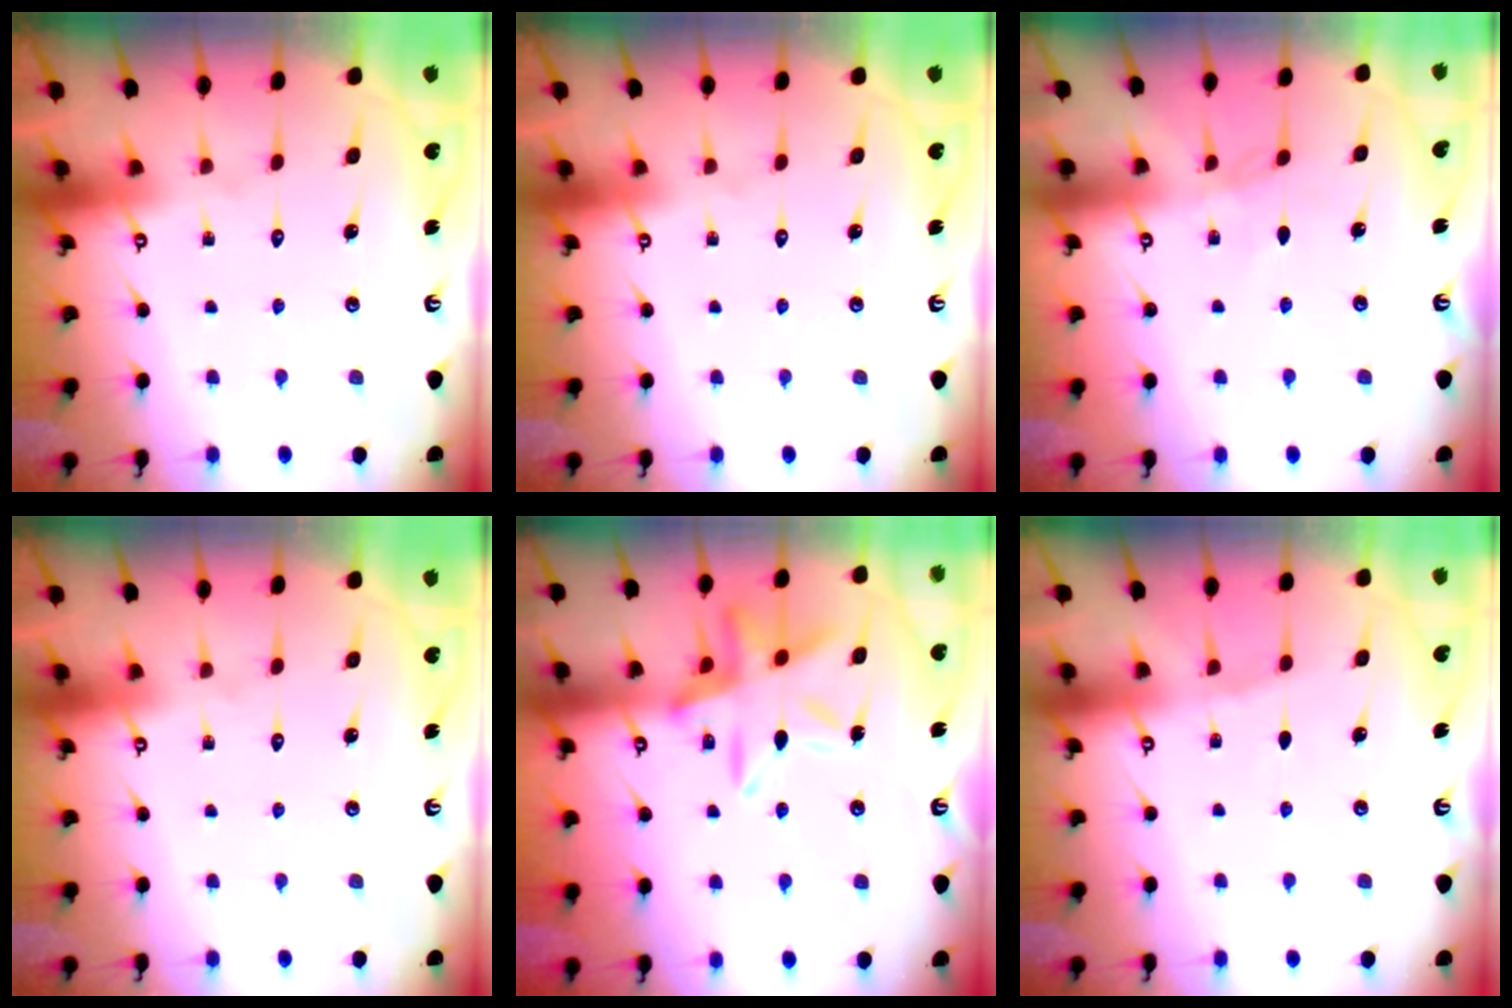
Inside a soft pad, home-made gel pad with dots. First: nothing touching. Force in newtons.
{"total": 0.0}
{"total": 2.5, "press": 2.5, "slide": 0.4}
{"total": 0.0}
{"total": 15.4, "press": 15.4, "slide": 1.3}
{"total": 3.0, "press": 2.9, "slide": 0.4}